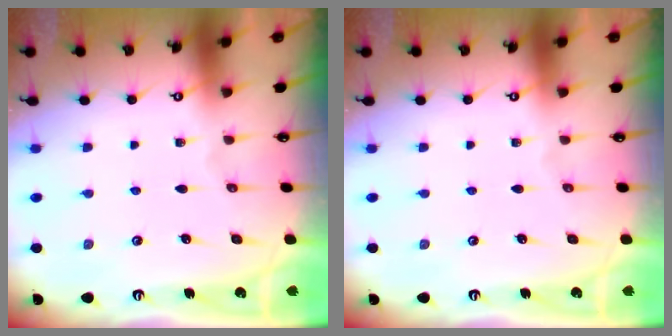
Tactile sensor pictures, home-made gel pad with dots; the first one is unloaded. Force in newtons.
{"total": 0.0}